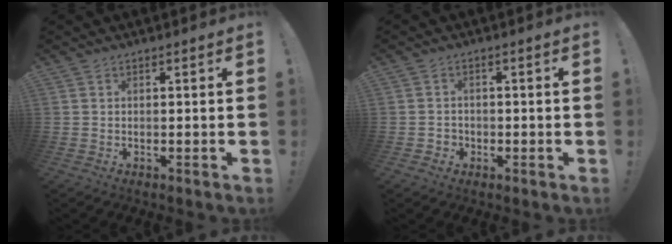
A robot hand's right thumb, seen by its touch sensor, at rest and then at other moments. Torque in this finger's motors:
{"motor_torque": [0.06, -0.10, -0.08, 0.02, 0.01]}